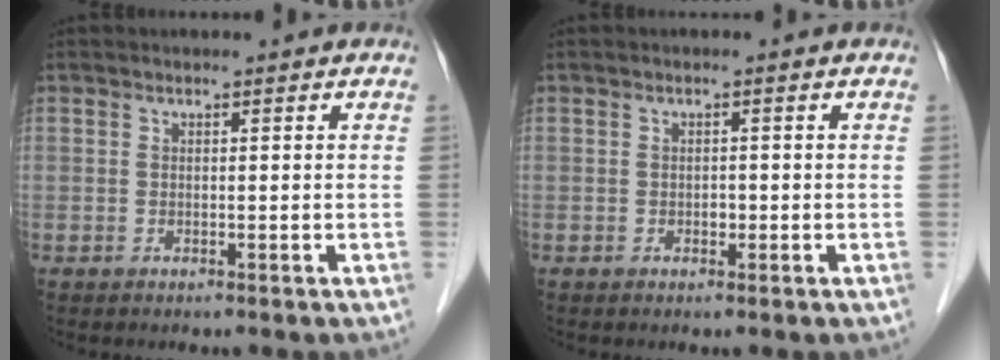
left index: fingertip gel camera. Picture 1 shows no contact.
{"total": 0.9, "force": [-0.3, 0.6, 0.6], "torque": [-0.010, 0.002, -0.005]}